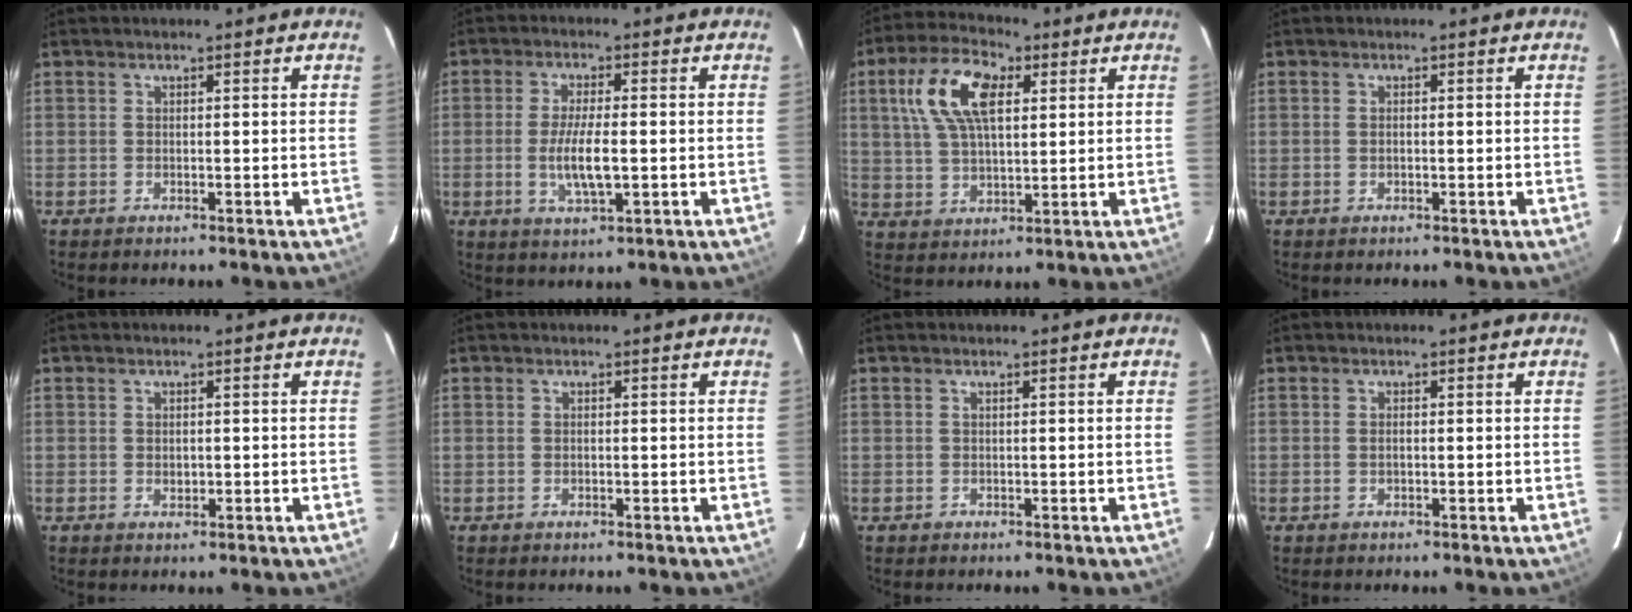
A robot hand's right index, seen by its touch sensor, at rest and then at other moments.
{"total": 7.1, "force": [-1.1, 1.7, 6.8], "torque": [-0.131, -0.009, -0.019]}
{"total": 12.4, "force": [4.2, 6.1, 10.0], "torque": [-0.196, 0.026, 0.078]}
{"total": 0.8, "force": [0.0, 0.4, 0.8], "torque": [-0.015, 0.001, -0.001]}
{"total": 1.1, "force": [0.0, 0.9, 0.6], "torque": [-0.008, 0.001, 0.000]}
{"total": 0.5, "force": [0.0, 0.3, 0.4], "torque": [-0.008, 0.001, 0.000]}
{"total": 0.6, "force": [-0.2, 0.6, -0.1], "torque": [0.002, 0.002, -0.001]}
{"total": 1.1, "force": [0.0, 0.5, 1.0], "torque": [-0.020, 0.002, -0.002]}